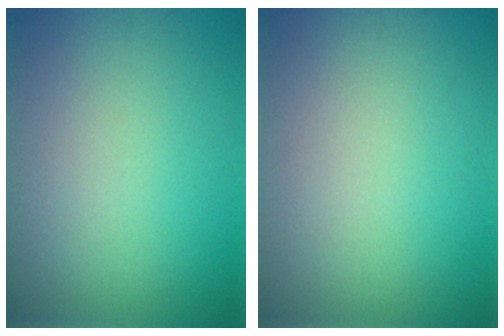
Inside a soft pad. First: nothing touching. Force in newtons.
{"total": 0.0}